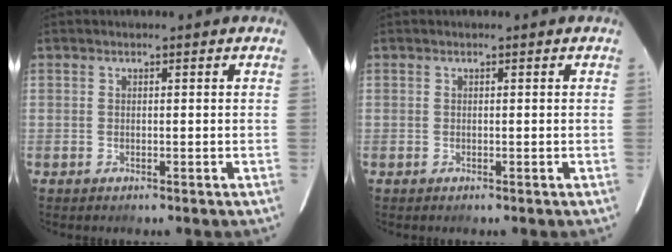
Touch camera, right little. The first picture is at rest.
{"total": 0.0}